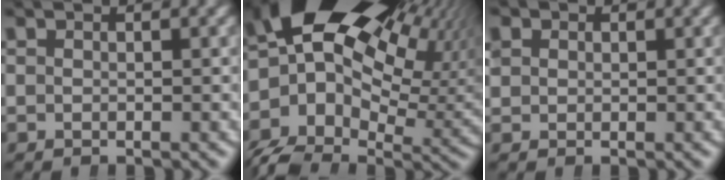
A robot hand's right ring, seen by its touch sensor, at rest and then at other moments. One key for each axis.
{"total": 23.2, "fx": 3.4, "fy": 16.2, "fz": 16.2, "tx": -0.237, "ty": 0.013, "tz": 0.025}
{"total": 2.6, "fx": 0.9, "fy": 2.2, "fz": 1.0, "tx": -0.025, "ty": 0.000, "tz": 0.020}